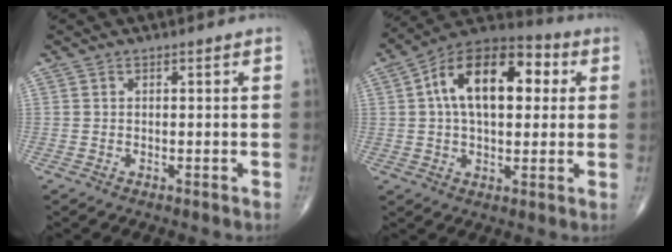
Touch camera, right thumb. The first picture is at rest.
{"total": 18.2, "force": [3.9, 10.0, 14.7], "torque": [-0.214, 0.028, 0.051]}